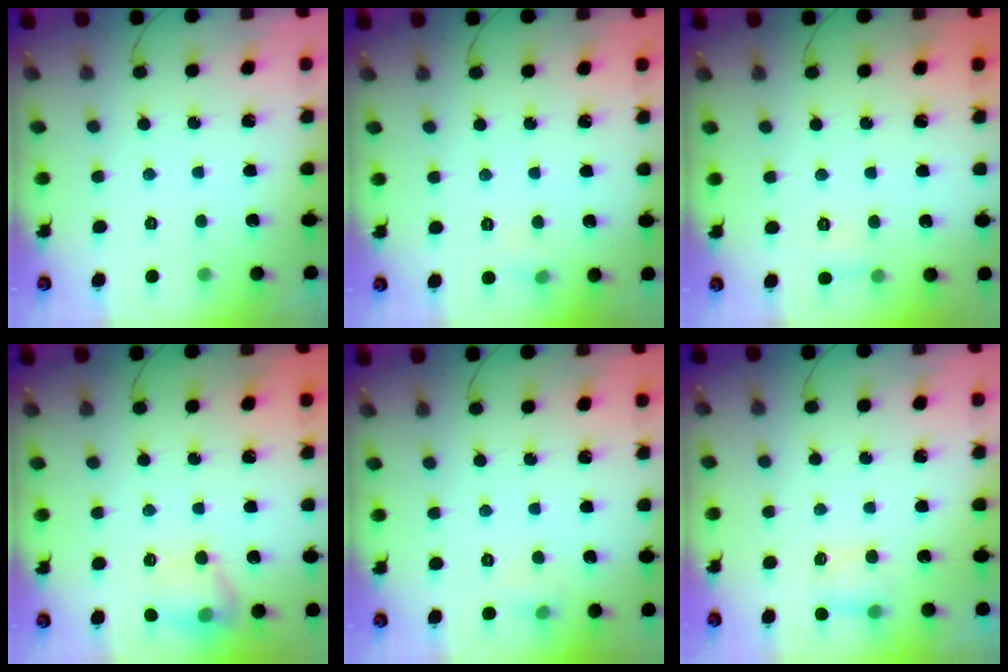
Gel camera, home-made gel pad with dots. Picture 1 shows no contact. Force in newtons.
{"total": 3.9, "press": 3.7, "slide": 1.2}
{"total": 5.5, "press": 5.3, "slide": 1.8}
{"total": 11.9, "press": 11.9, "slide": 0.8}
{"total": 4.6, "press": 4.3, "slide": 1.6}
{"total": 5.0, "press": 4.8, "slide": 1.0}